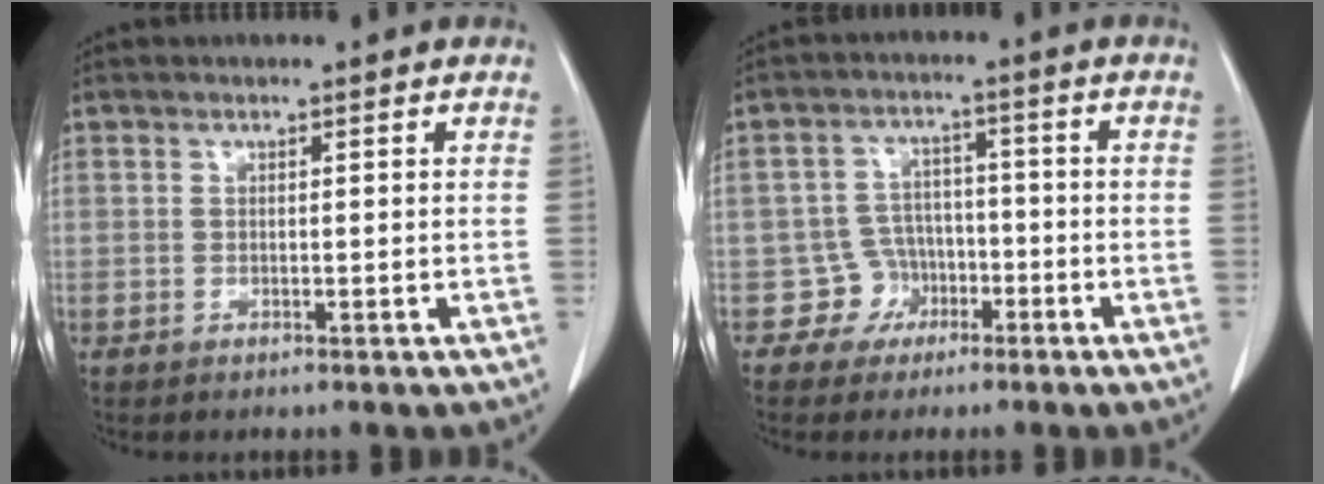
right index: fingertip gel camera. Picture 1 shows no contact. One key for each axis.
{"total": 4.9, "fx": -2.3, "fy": 4.3, "fz": -0.3, "tx": 0.016, "ty": 0.018, "tz": -0.037}